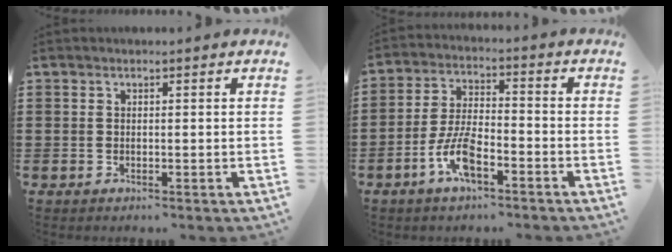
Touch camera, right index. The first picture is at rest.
{"total": 7.6, "force": [-4.0, 2.5, 5.9], "torque": [-0.137, -0.006, -0.076]}